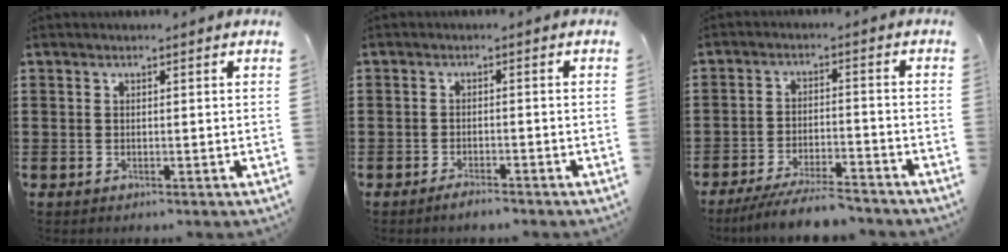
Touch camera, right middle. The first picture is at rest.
{"total": 1.8, "force": [-1.7, 0.1, 0.7], "torque": [-0.015, -0.003, -0.029]}
{"total": 6.2, "force": [-5.8, 0.3, 2.3], "torque": [-0.046, -0.007, -0.110]}